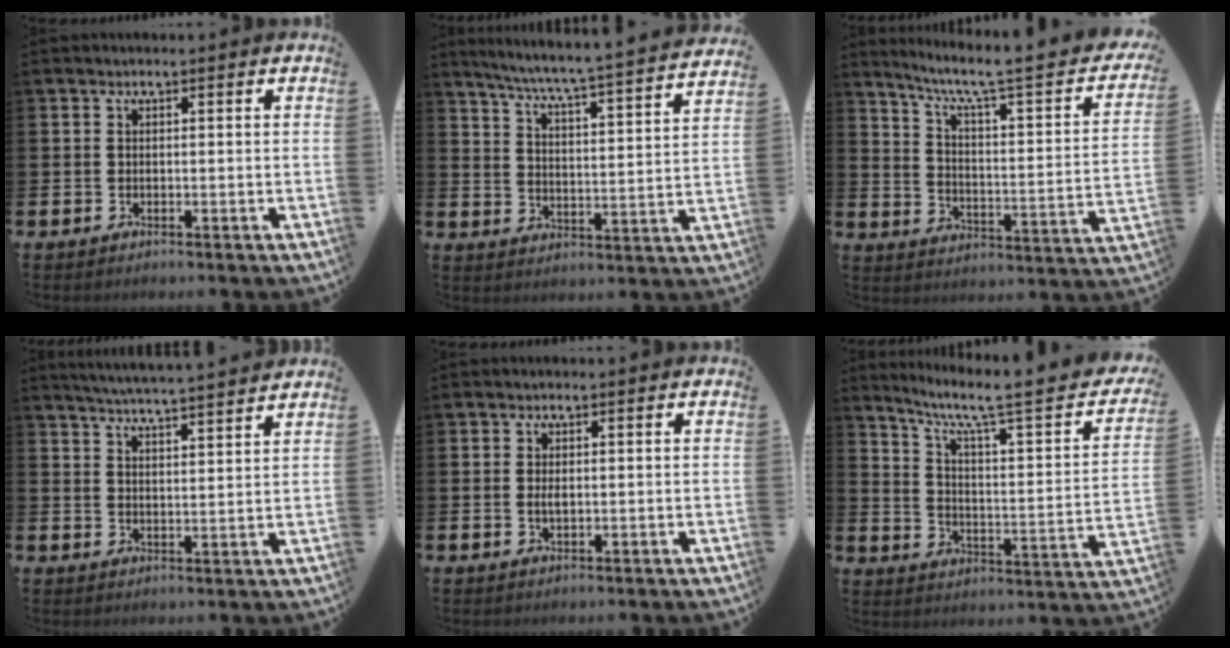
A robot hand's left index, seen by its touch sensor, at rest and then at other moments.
{"total": 6.1, "force": [5.6, -0.4, 2.3], "torque": [-0.072, -0.054, 0.090]}
{"total": 6.3, "force": [4.6, 0.7, 4.3], "torque": [-0.091, -0.043, 0.061]}
{"total": 5.2, "force": [5.0, -0.7, 0.8], "torque": [-0.037, -0.031, 0.090]}
{"total": 1.2, "force": [0.1, 0.6, 1.1], "torque": [-0.019, 0.003, -0.001]}
{"total": 6.8, "force": [4.6, 1.1, 4.8], "torque": [-0.102, -0.040, 0.062]}